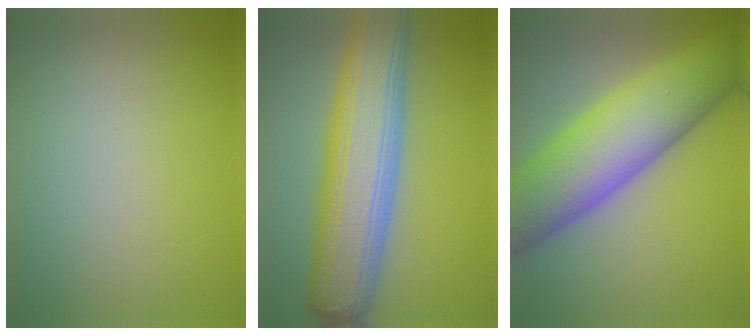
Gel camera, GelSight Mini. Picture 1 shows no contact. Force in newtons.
{"total": 10.6, "press": 10.6, "slide": 0.3}
{"total": 11.2, "press": 11.2, "slide": 0.2}